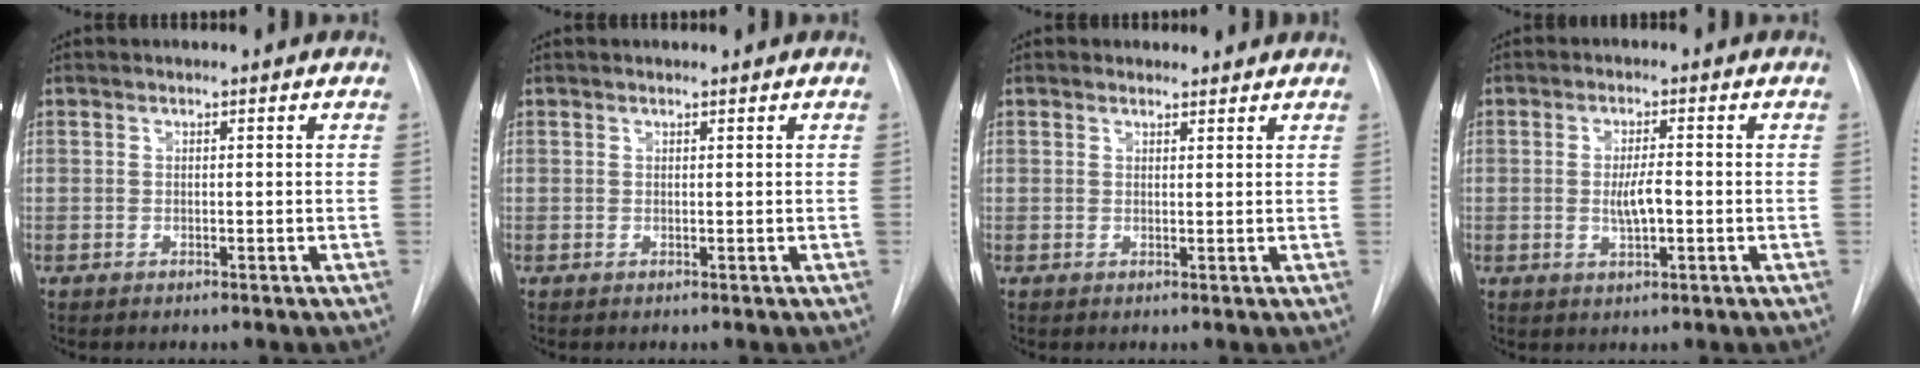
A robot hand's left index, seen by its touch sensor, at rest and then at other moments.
{"total": 0.6, "force": [0.6, 0.0, 0.1], "torque": [-0.004, 0.009, 0.013]}
{"total": 1.8, "force": [1.6, 0.8, -0.1], "torque": [0.000, 0.007, 0.018]}
{"total": 3.8, "force": [-0.5, 0.9, 3.7], "torque": [-0.069, -0.002, -0.006]}